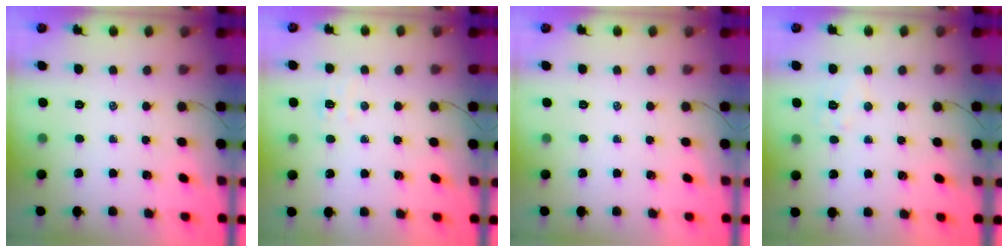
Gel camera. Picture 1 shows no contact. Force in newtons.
{"total": 5.1, "press": 5.0, "slide": 0.8}
{"total": 0.0}
{"total": 5.6, "press": 5.5, "slide": 0.9}